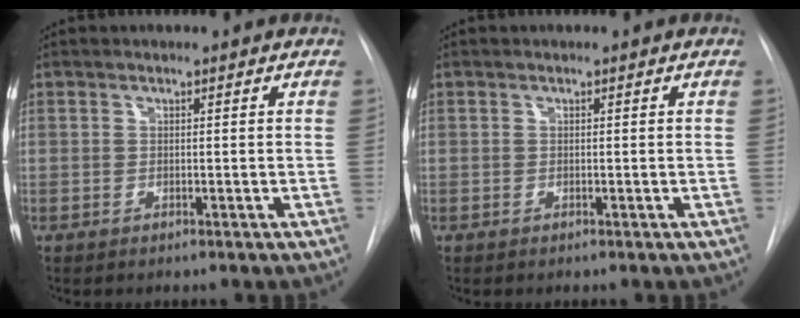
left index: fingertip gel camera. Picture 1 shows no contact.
{"total": 0.0}